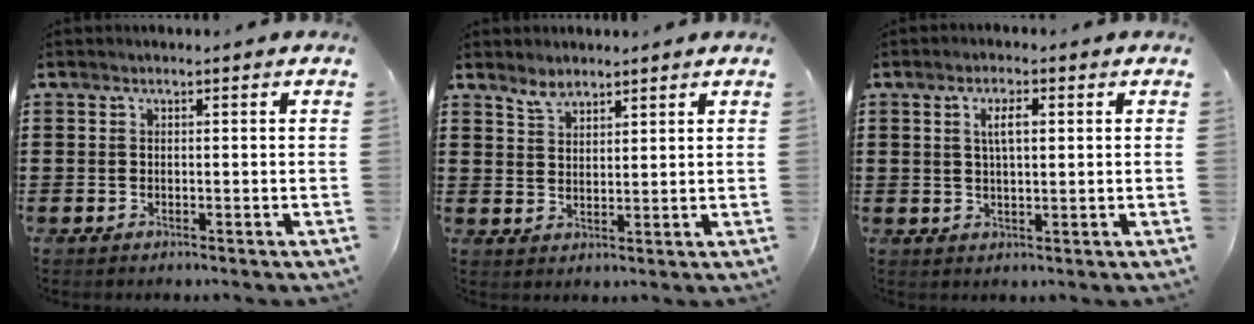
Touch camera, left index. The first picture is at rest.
{"total": 2.9, "force": [2.7, 1.0, 0.6], "torque": [-0.018, 0.000, 0.052]}
{"total": 3.5, "force": [1.1, 1.3, 3.0], "torque": [-0.056, 0.006, 0.015]}